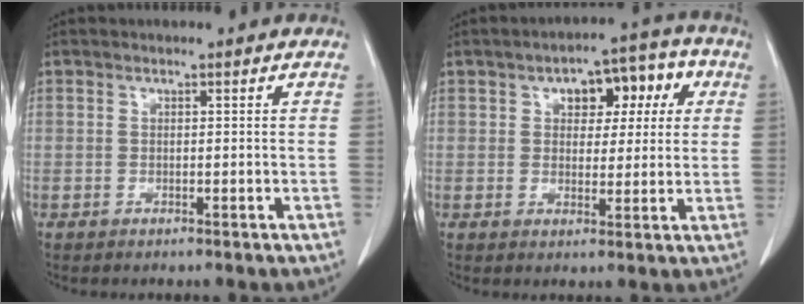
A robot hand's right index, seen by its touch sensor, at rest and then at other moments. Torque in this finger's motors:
{"motor_torque": [0.48, 0.32, 0.14, 0.07]}